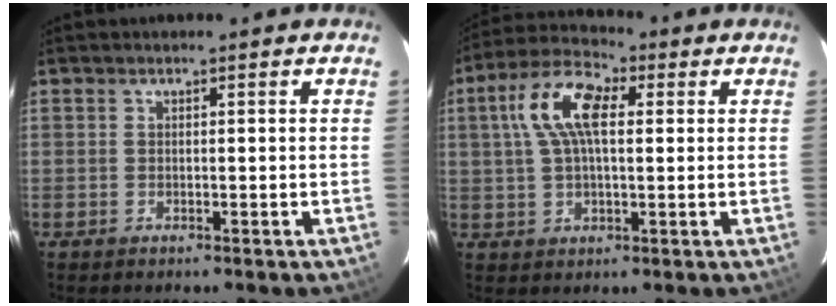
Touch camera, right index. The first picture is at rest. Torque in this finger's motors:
{"motor_torque": [0.68, -0.11, 0.76, 0.16]}